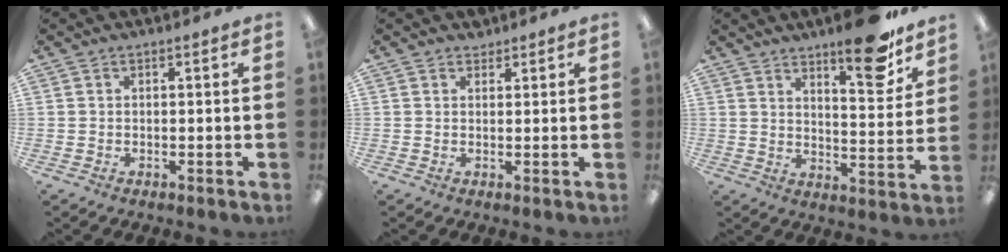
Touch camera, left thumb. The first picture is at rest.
{"total": 1.7, "force": [1.5, 0.9, 0.2], "torque": [0.003, -0.004, 0.027]}
{"total": 14.9, "force": [11.1, 4.2, 9.0], "torque": [-0.106, -0.078, 0.178]}